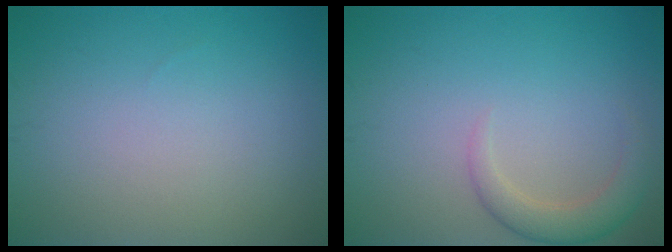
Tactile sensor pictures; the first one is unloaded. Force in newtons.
{"total": 2.8, "press": 2.7, "slide": 0.2}